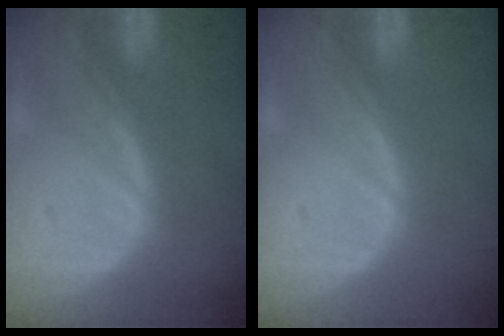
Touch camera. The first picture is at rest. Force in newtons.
{"total": 0.0}